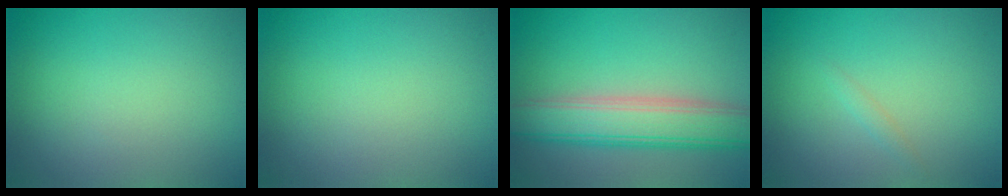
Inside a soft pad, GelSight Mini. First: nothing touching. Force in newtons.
{"total": 0.0}
{"total": 6.4, "press": 6.4, "slide": 0.3}
{"total": 0.7, "press": 0.7, "slide": 0.1}